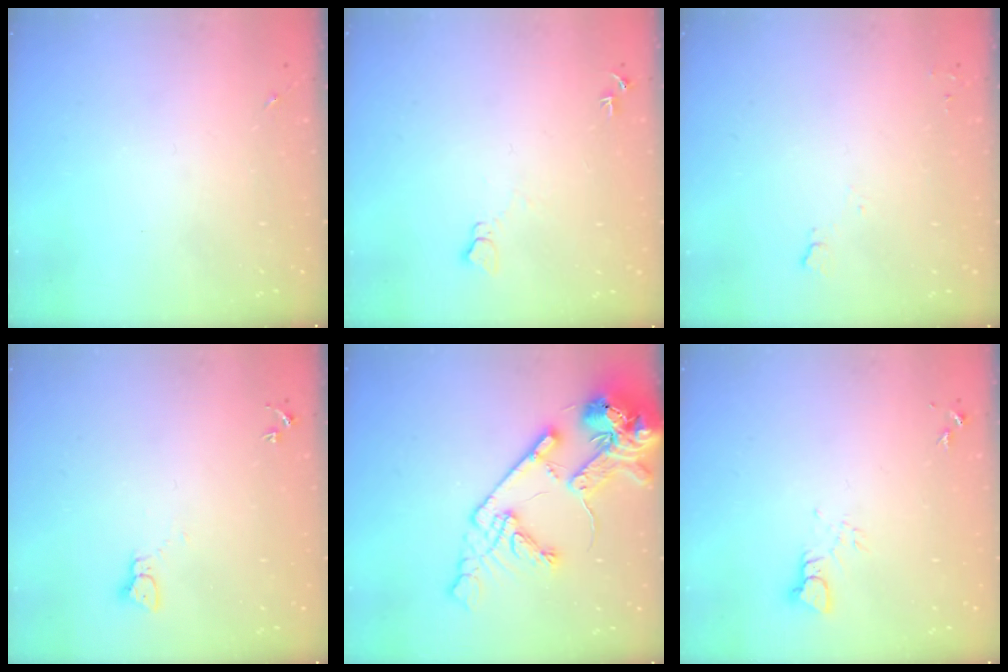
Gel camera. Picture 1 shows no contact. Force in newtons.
{"total": 5.7, "press": 5.7, "slide": 0.7}
{"total": 5.1, "press": 5.1, "slide": 0.6}
{"total": 2.3, "press": 2.3, "slide": 0.3}
{"total": 19.0, "press": 18.8, "slide": 2.9}
{"total": 3.3, "press": 3.3, "slide": 0.3}